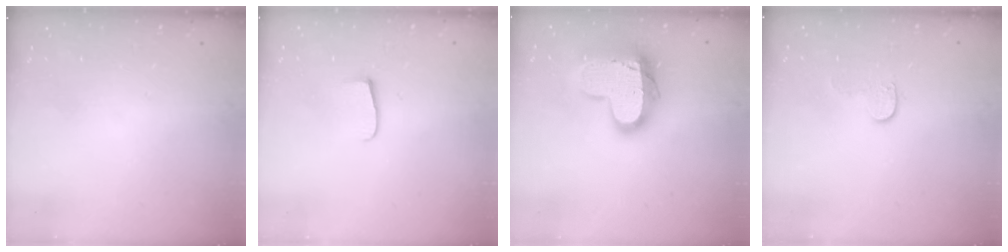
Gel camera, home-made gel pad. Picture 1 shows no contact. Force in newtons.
{"total": 6.0, "press": 5.9, "slide": 0.7}
{"total": 16.8, "press": 16.7, "slide": 1.4}
{"total": 6.9, "press": 6.9, "slide": 0.5}